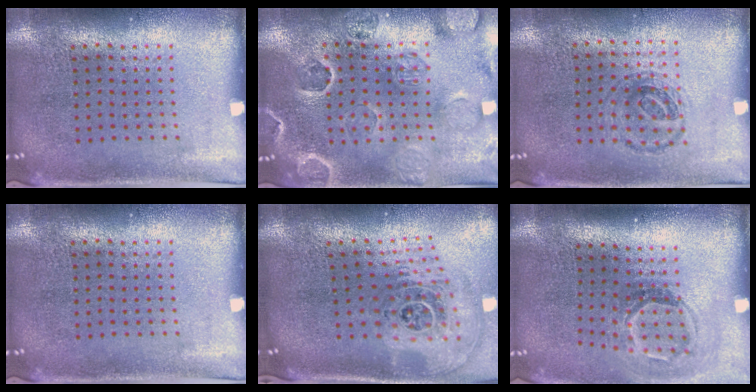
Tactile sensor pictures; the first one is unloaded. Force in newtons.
{"total": 2.7, "press": 2.6, "slide": 0.5}
{"total": 0.9, "press": 0.8, "slide": 0.4}
{"total": 0.0}
{"total": 2.2, "press": 1.6, "slide": 1.5}
{"total": 1.9, "press": 1.3, "slide": 1.4}